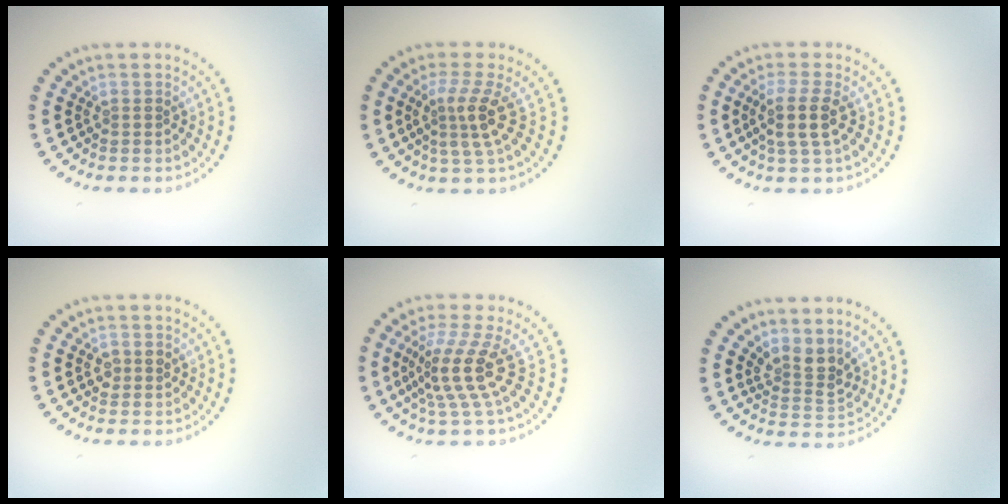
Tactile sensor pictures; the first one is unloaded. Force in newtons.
{"total": 3.3, "press": 2.4, "slide": 2.2}
{"total": 2.9, "press": 2.4, "slide": 1.7}
{"total": 1.4, "press": 1.4, "slide": 0.2}
{"total": 4.5, "press": 3.1, "slide": 3.2}
{"total": 2.7, "press": 2.1, "slide": 1.8}